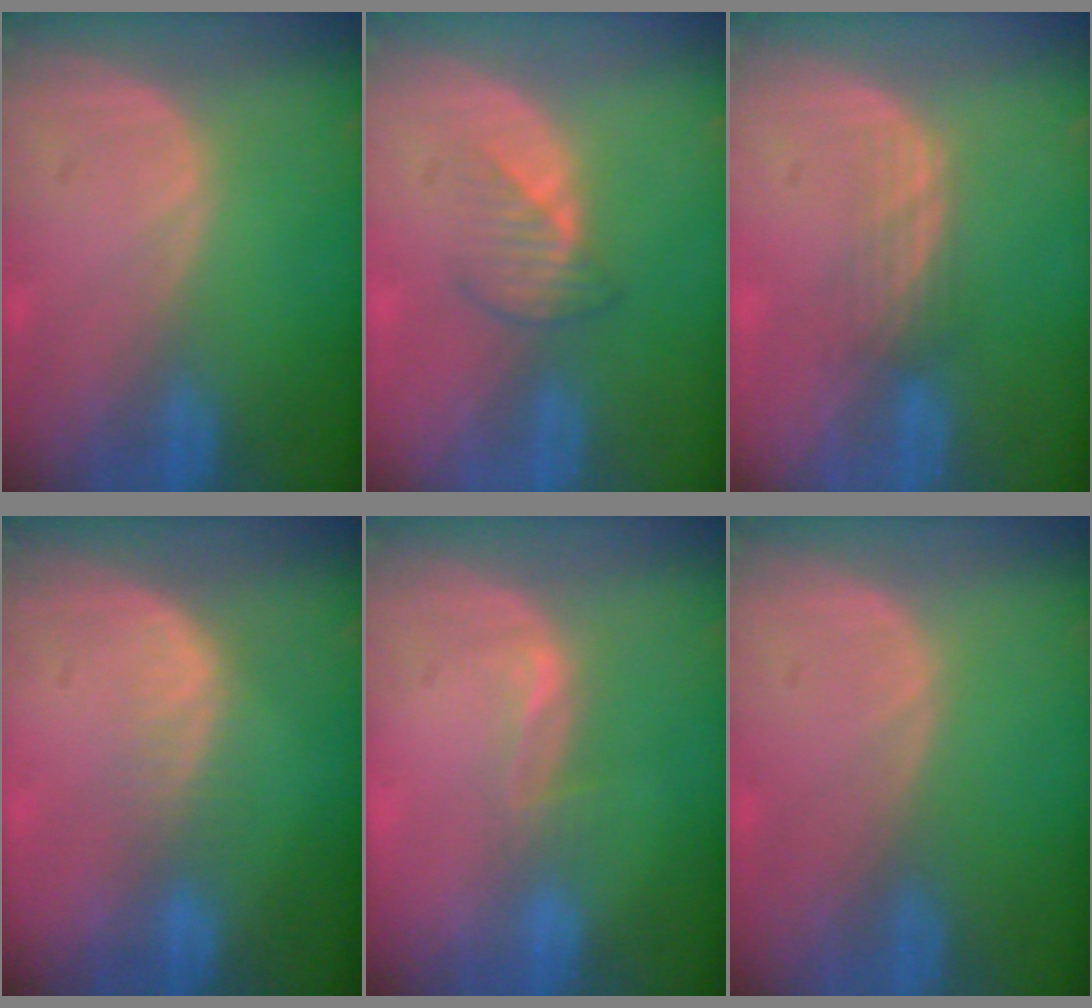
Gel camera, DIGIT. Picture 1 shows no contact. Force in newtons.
{"total": 3.0, "press": 2.9, "slide": 0.7}
{"total": 2.8, "press": 2.5, "slide": 1.2}
{"total": 2.7, "press": 2.3, "slide": 1.5}
{"total": 2.2, "press": 1.7, "slide": 1.4}
{"total": 0.0}